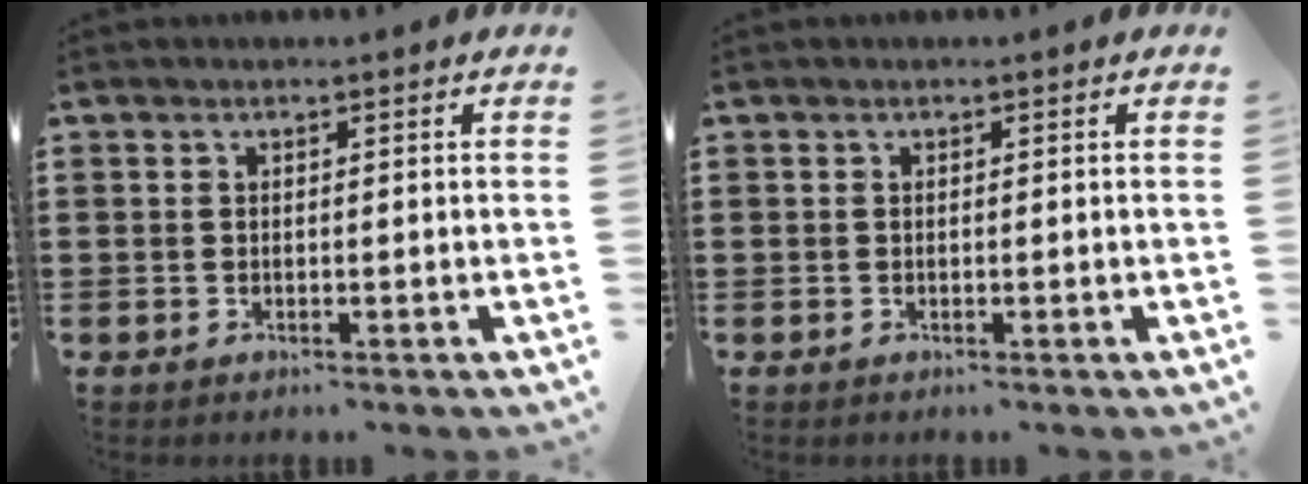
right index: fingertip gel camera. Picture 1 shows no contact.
{"total": 0.0}